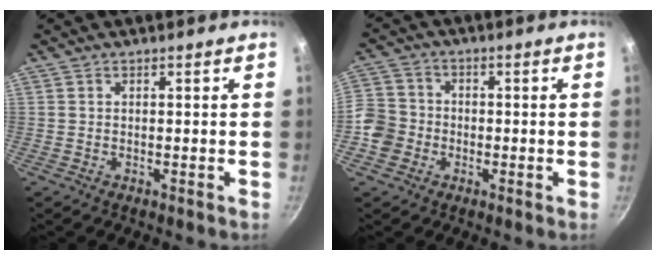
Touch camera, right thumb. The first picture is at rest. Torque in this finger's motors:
{"motor_torque": [0.59, 0.53, -0.09, 0.01, 0.14]}